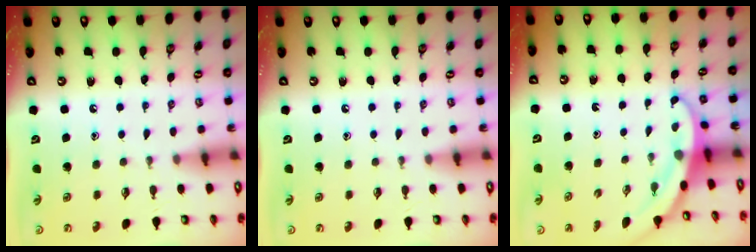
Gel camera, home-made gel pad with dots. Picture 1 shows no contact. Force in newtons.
{"total": 0.0}
{"total": 3.0, "press": 3.0, "slide": 0.2}